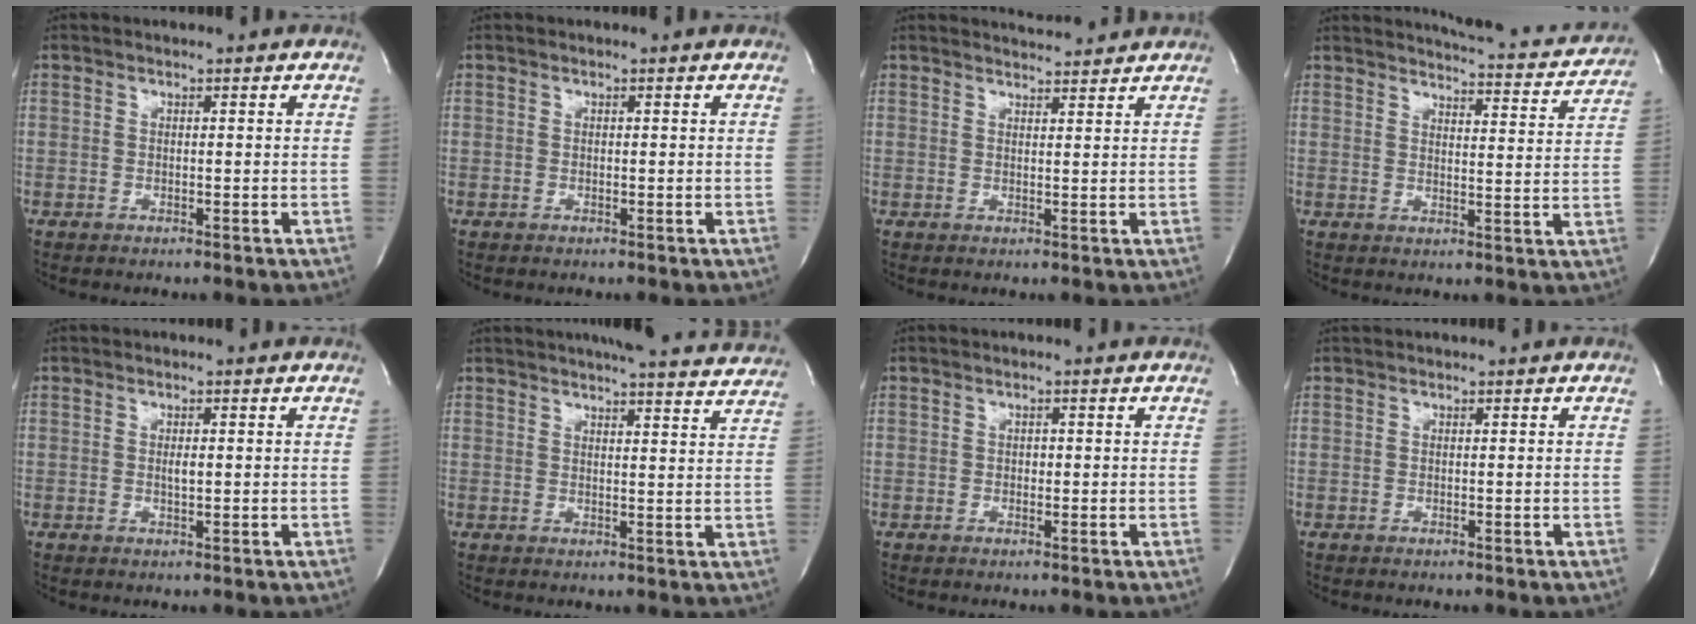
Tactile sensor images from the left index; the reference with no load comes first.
{"total": 0.0}
{"total": 4.0, "force": [3.9, 0.2, 0.5], "torque": [-0.018, 0.008, 0.053]}
{"total": 14.2, "force": [13.7, 1.7, 3.2], "torque": [-0.035, -0.041, 0.148]}
{"total": 1.3, "force": [0.0, 0.3, 1.2], "torque": [-0.023, -0.002, 0.000]}
{"total": 17.2, "force": [15.9, 1.8, 6.1], "torque": [-0.084, -0.007, 0.187]}
{"total": 0.7, "force": [-0.2, 0.5, 0.5], "torque": [-0.005, 0.000, -0.004]}
{"total": 1.2, "force": [1.1, 0.0, 0.4], "torque": [-0.005, 0.021, 0.020]}